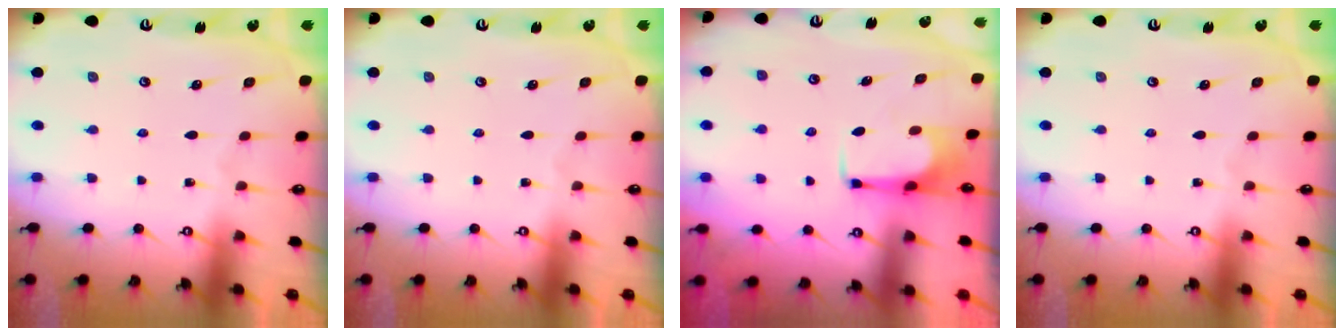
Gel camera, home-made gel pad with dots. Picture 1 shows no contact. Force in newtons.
{"total": 0.0}
{"total": 0.0}
{"total": 0.0}